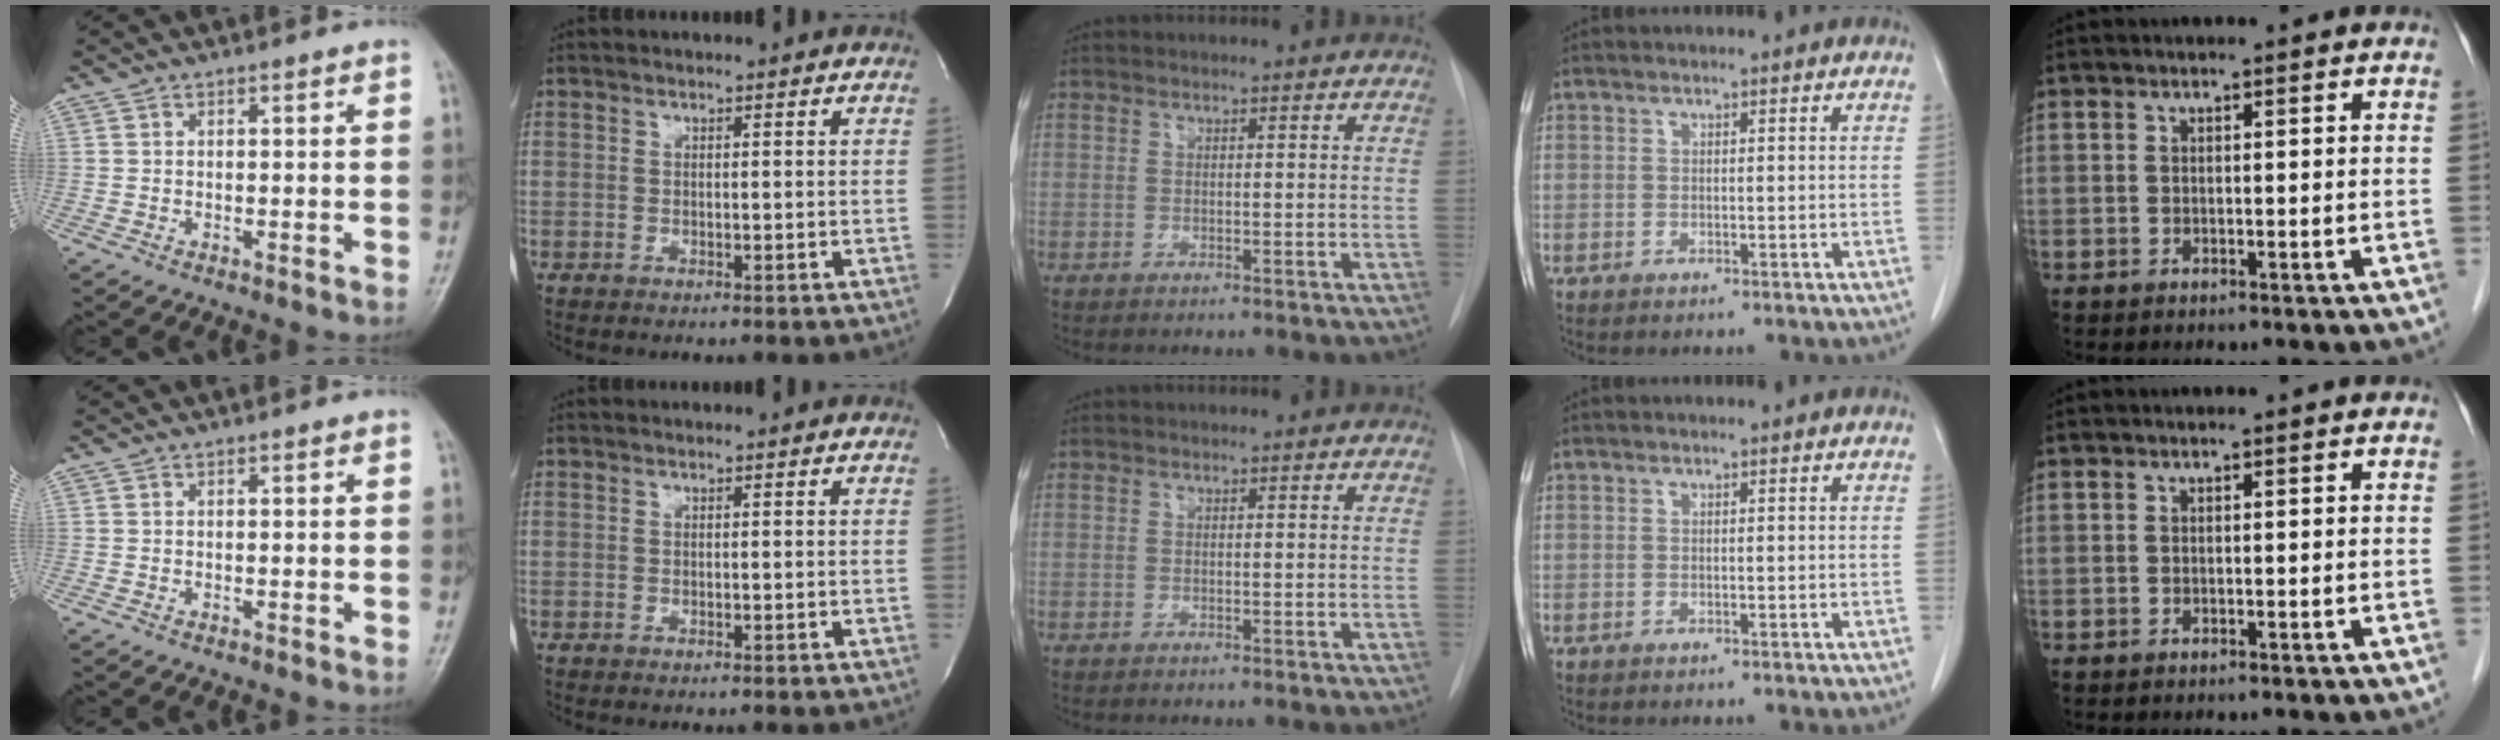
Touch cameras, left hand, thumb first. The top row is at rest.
{}